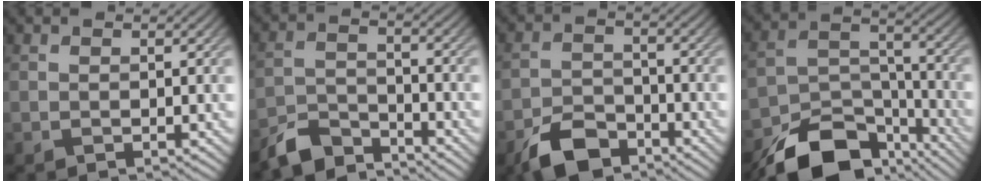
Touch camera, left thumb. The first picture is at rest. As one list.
[{"total": 6.4, "force": [-5.9, 1.7, 1.8], "torque": [-0.040, -0.008, -0.123]}, {"total": 6.8, "force": [-5.0, 3.3, 3.2], "torque": [-0.061, -0.005, -0.105]}, {"total": 14.7, "force": [-10.8, 6.8, 7.3], "torque": [-0.150, -0.021, -0.181]}]